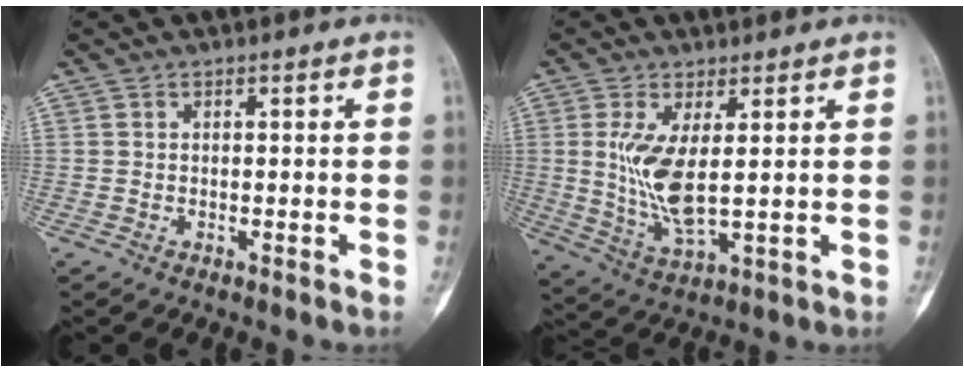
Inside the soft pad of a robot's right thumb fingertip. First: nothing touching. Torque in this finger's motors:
{"motor_torque": [0.03, 2.04, 1.27, 0.21, 0.36]}